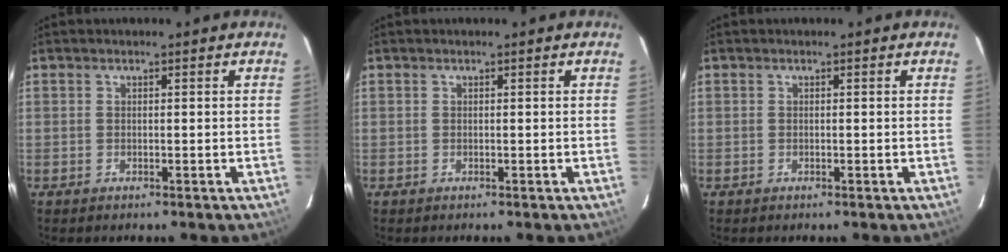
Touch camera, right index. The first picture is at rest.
{"total": 0.0}
{"total": 0.0}